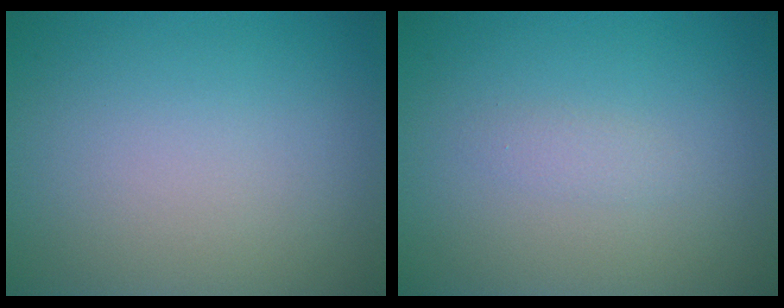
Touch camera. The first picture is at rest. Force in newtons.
{"total": 0.9, "press": 0.9, "slide": 0.0}